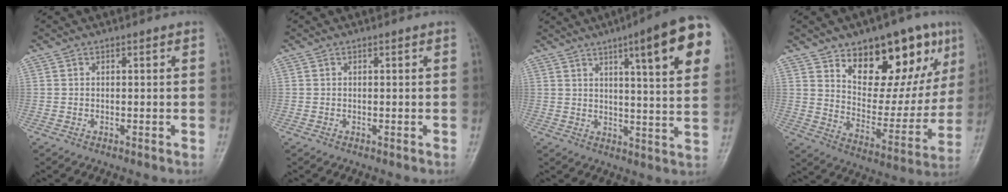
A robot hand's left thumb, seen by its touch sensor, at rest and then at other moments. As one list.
[{"total": 0.0}, {"total": 18.2, "force": [7.8, 3.0, 16.1], "torque": [-0.192, -0.020, 0.099]}, {"total": 22.1, "force": [12.0, 11.0, 15.0], "torque": [-0.155, -0.048, 0.189]}]